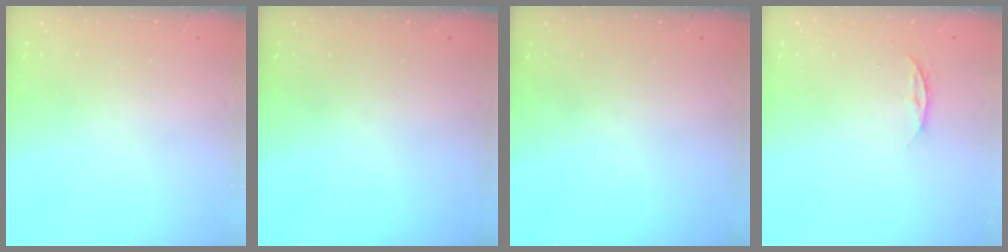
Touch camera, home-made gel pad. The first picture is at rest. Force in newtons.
{"total": 0.0}
{"total": 0.0}
{"total": 4.4, "press": 4.4, "slide": 0.5}